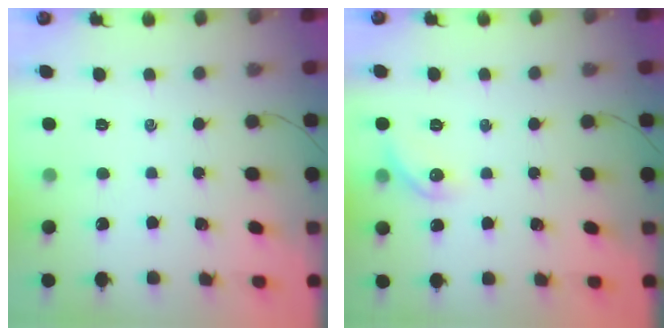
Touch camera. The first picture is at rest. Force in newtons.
{"total": 6.8, "press": 6.7, "slide": 0.9}